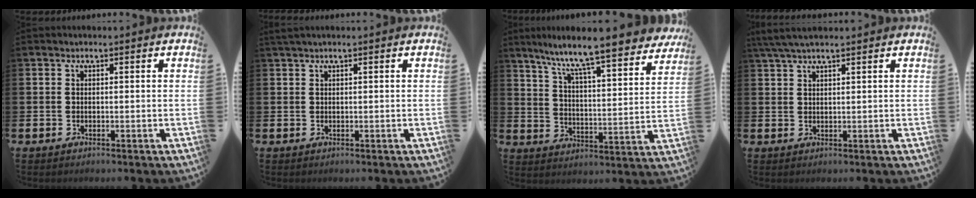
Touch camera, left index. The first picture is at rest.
{"total": 1.0, "force": [0.8, 0.0, 0.6], "torque": [-0.013, 0.003, 0.014]}
{"total": 9.3, "force": [8.4, 0.3, 3.9], "torque": [-0.109, -0.062, 0.139]}
{"total": 3.7, "force": [3.1, 0.6, 1.8], "torque": [-0.044, -0.003, 0.057]}